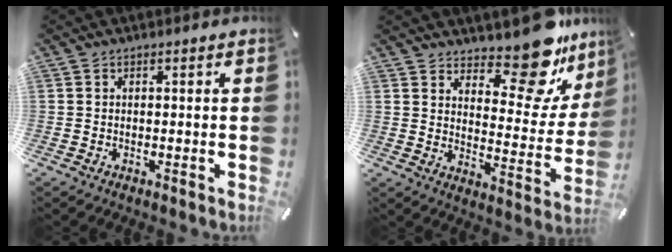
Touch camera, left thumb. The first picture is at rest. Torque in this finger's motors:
{"motor_torque": [1.10, -0.28, 0.27, -0.08, 0.05]}